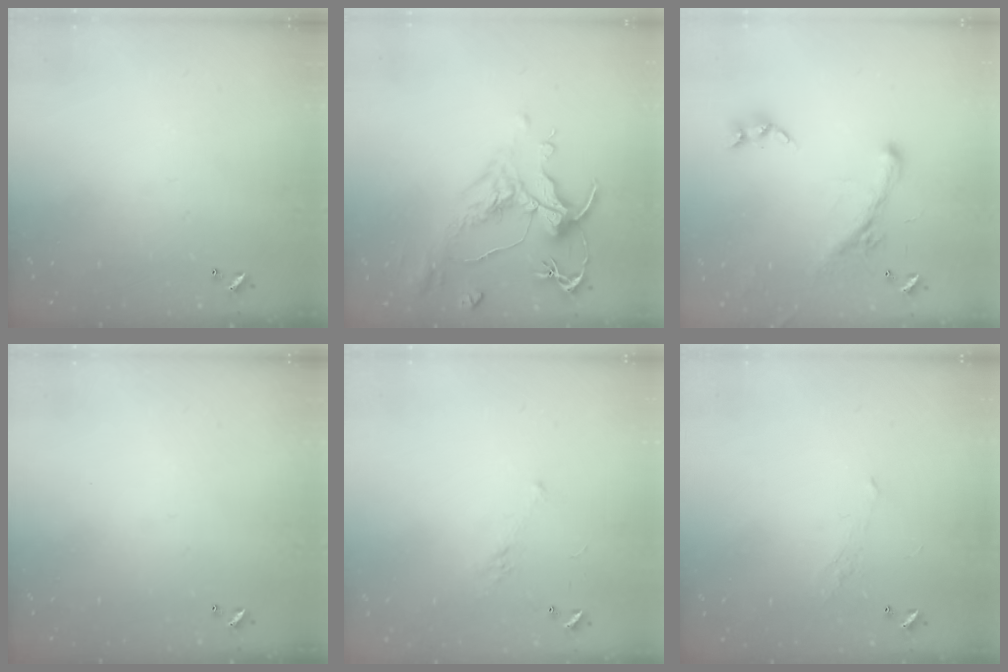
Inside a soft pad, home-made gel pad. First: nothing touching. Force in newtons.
{"total": 1.5, "press": 0.5, "slide": 1.4}
{"total": 2.5, "press": 2.0, "slide": 1.4}
{"total": 0.0}
{"total": 2.8, "press": 2.6, "slide": 1.1}
{"total": 1.1, "press": 0.8, "slide": 0.7}